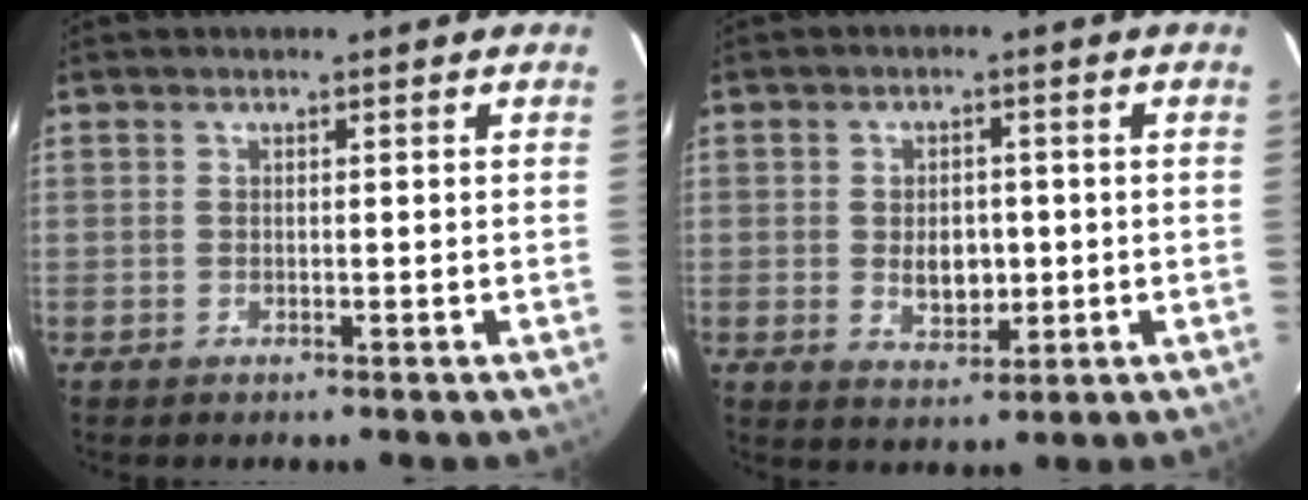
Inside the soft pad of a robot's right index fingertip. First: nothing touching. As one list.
[{"total": 5.9, "force": [-0.5, 3.9, 4.4], "torque": [-0.079, -0.003, 0.000]}]